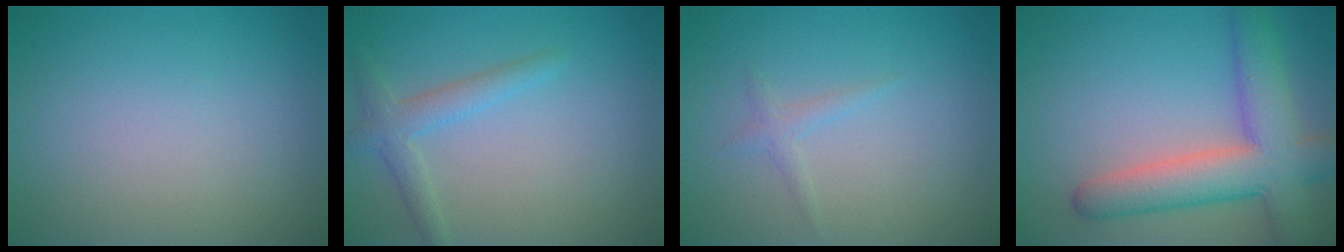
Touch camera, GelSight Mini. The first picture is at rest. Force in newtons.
{"total": 2.3, "press": 2.3, "slide": 0.2}
{"total": 1.0, "press": 1.0, "slide": 0.1}
{"total": 7.7, "press": 7.7, "slide": 0.3}